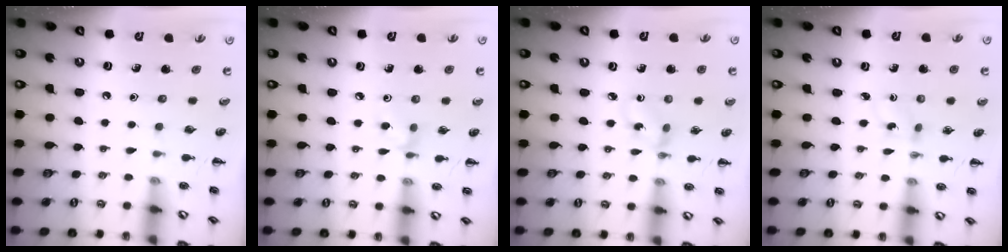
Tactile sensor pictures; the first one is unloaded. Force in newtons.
{"total": 3.7, "press": 3.5, "slide": 1.3}
{"total": 1.6, "press": 1.4, "slide": 0.6}
{"total": 0.9, "press": 0.7, "slide": 0.5}